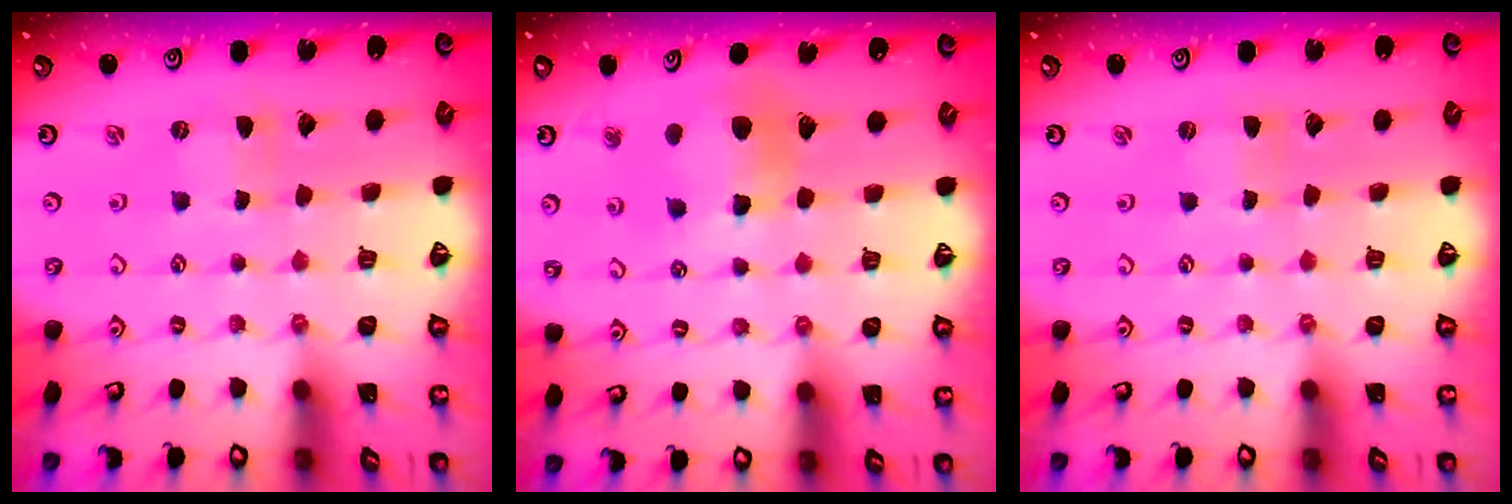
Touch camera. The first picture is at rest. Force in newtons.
{"total": 9.8, "press": 9.7, "slide": 1.2}
{"total": 0.0}